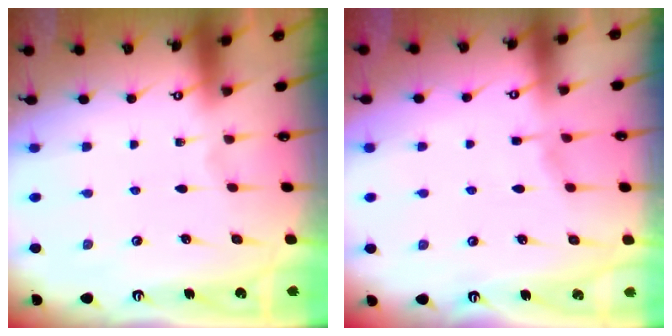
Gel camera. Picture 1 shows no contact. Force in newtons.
{"total": 1.7, "press": 1.7, "slide": 0.3}